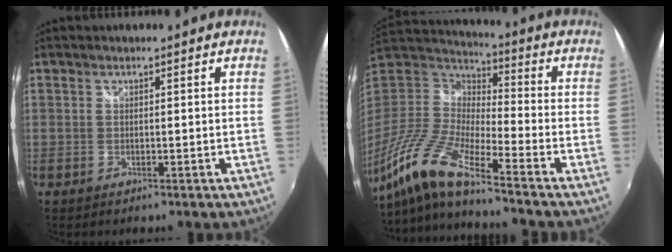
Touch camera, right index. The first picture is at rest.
{"total": 18.4, "force": [-13.0, 2.4, 12.8], "torque": [-0.254, -0.036, -0.265]}